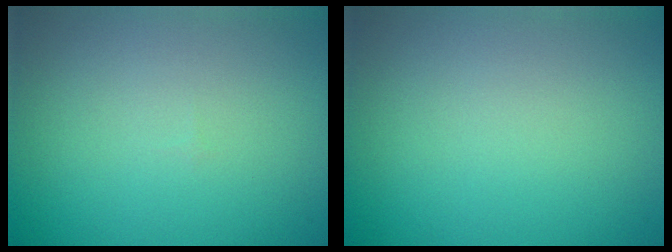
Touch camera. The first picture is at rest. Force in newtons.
{"total": 0.0}